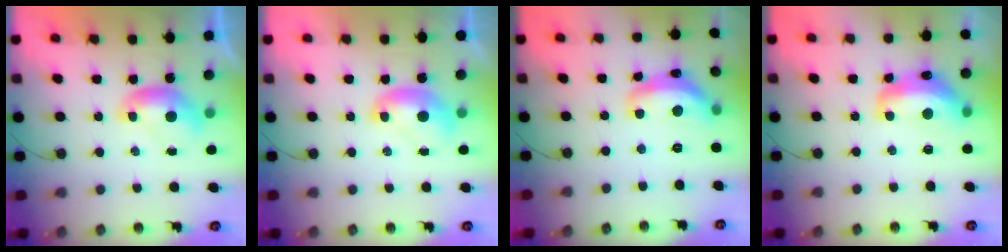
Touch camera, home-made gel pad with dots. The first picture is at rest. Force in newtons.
{"total": 1.3, "press": 1.3, "slide": 0.1}
{"total": 8.4, "press": 8.4, "slide": 0.7}
{"total": 6.6, "press": 6.5, "slide": 1.0}